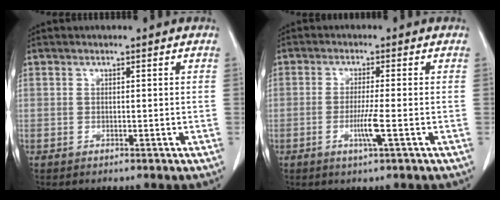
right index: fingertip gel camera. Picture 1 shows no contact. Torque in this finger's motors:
{"motor_torque": [0.68, -0.13, 0.37, 0.04]}